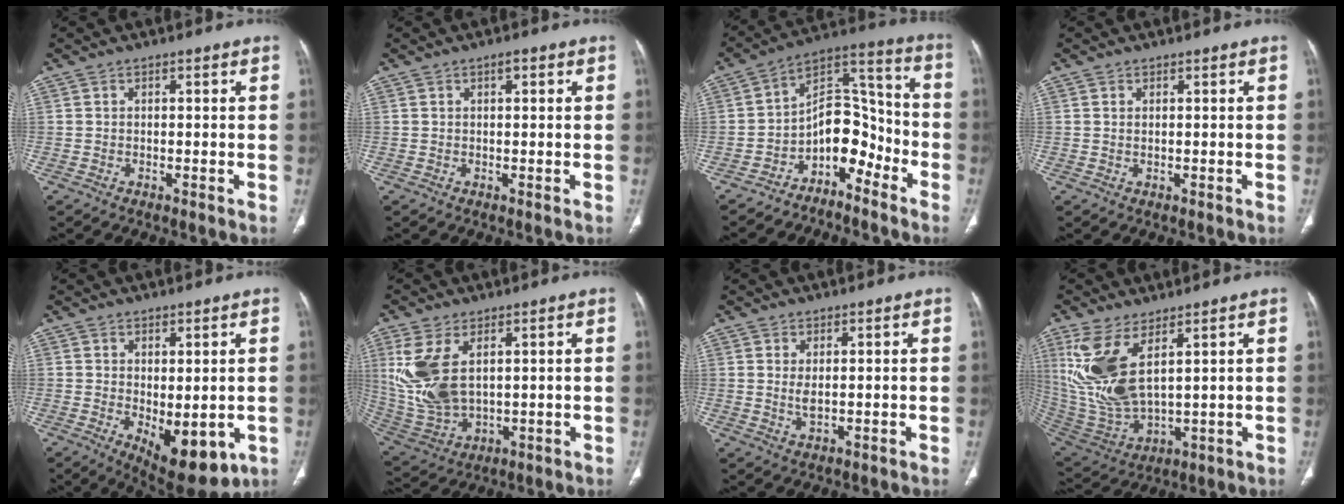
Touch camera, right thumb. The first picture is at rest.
{"total": 1.7, "force": [0.8, 0.6, 1.4], "torque": [-0.021, 0.000, 0.010]}
{"total": 10.9, "force": [-6.2, 6.8, 5.8], "torque": [-0.046, 0.101, -0.110]}
{"total": 0.6, "force": [0.3, 0.2, 0.4], "torque": [-0.011, -0.001, 0.006]}
{"total": 11.0, "force": [-2.6, 5.2, 9.3], "torque": [-0.104, -0.013, -0.016]}
{"total": 13.1, "force": [3.6, 7.3, 10.3], "torque": [-0.225, -0.013, 0.091]}
{"total": 2.3, "force": [0.5, 0.9, 2.0], "torque": [-0.041, -0.009, 0.015]}
{"total": 15.0, "force": [6.0, 6.3, 12.1], "torque": [-0.264, -0.032, 0.141]}